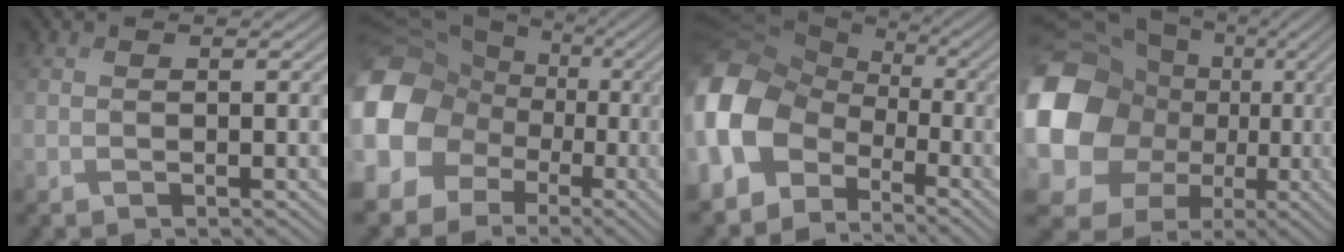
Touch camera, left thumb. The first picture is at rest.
{"total": 17.1, "force": [-2.0, 14.9, 8.2], "torque": [-0.254, -0.024, -0.059]}
{"total": 14.2, "force": [-3.7, 10.9, 8.4], "torque": [-0.239, -0.028, -0.079]}
{"total": 23.3, "force": [0.9, 20.6, 10.9], "torque": [-0.313, -0.009, 0.012]}